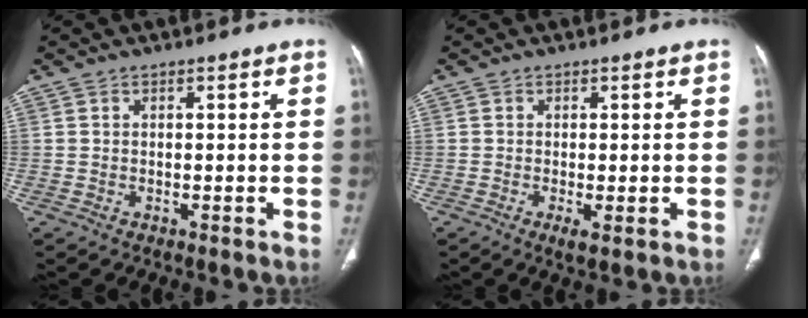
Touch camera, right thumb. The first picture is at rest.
{"total": 2.0, "force": [-0.6, 0.5, 1.9], "torque": [-0.040, -0.007, -0.010]}